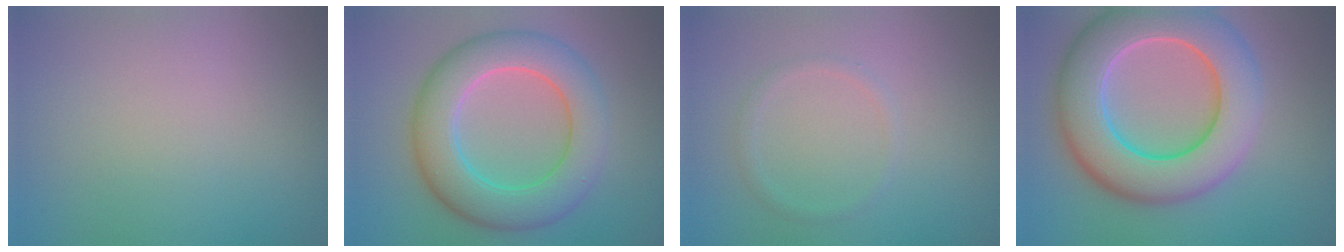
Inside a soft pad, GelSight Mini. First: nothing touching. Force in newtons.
{"total": 8.3, "press": 8.3, "slide": 0.4}
{"total": 1.0, "press": 1.0, "slide": 0.1}
{"total": 11.2, "press": 11.1, "slide": 0.9}